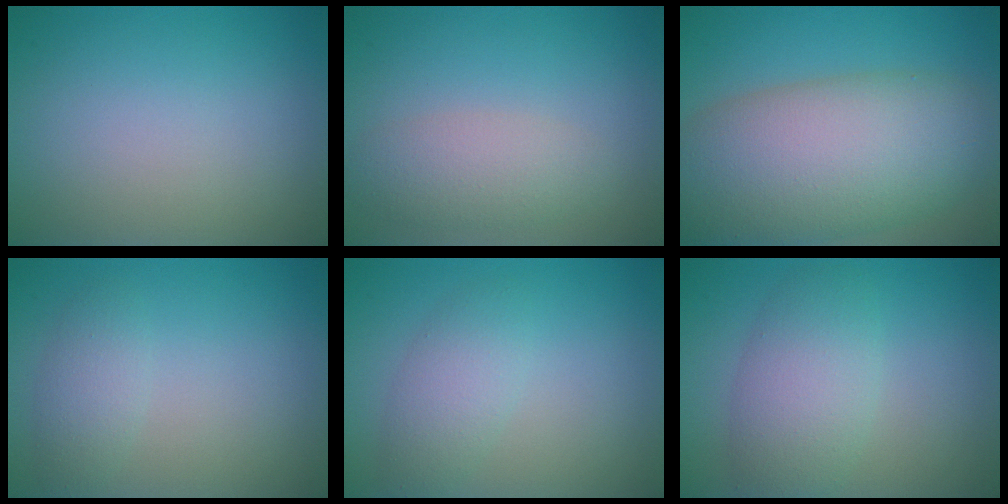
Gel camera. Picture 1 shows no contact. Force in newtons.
{"total": 3.1, "press": 3.1, "slide": 0.1}
{"total": 11.6, "press": 11.6, "slide": 0.8}
{"total": 2.0, "press": 2.0, "slide": 0.1}
{"total": 2.7, "press": 2.7, "slide": 0.0}
{"total": 4.7, "press": 4.7, "slide": 0.1}